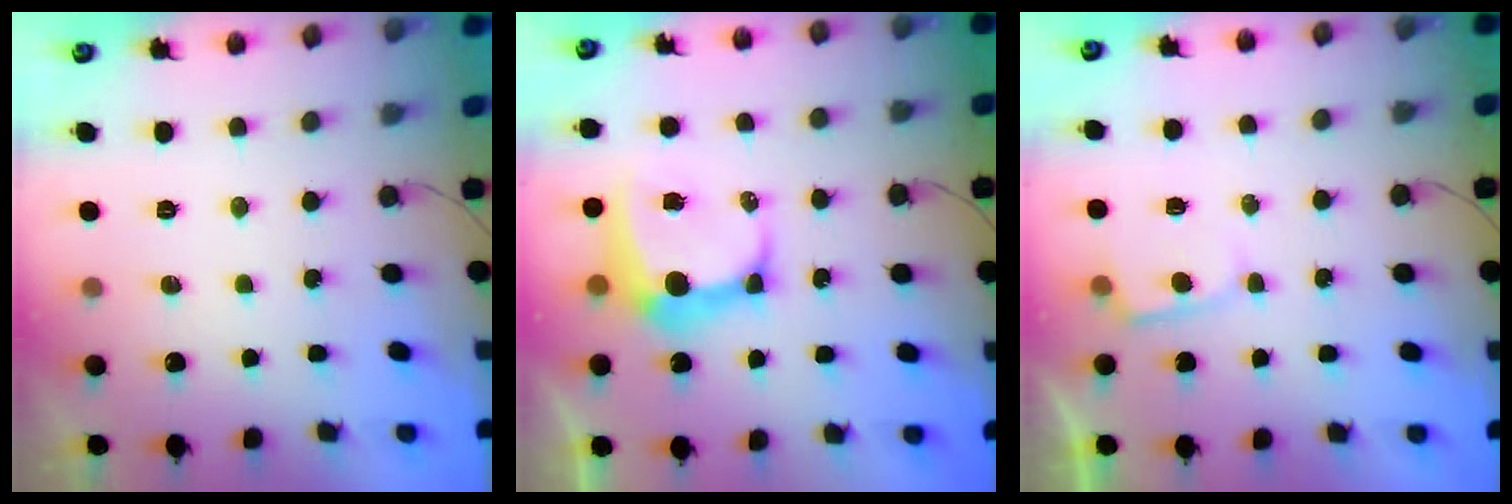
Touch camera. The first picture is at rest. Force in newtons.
{"total": 9.7, "press": 9.6, "slide": 1.0}
{"total": 2.6, "press": 2.6, "slide": 0.2}